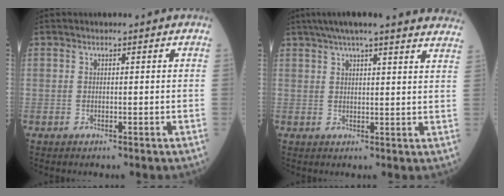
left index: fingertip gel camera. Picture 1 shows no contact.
{"total": 22.4, "force": [19.9, 1.1, 10.1], "torque": [-0.152, 0.011, 0.242]}